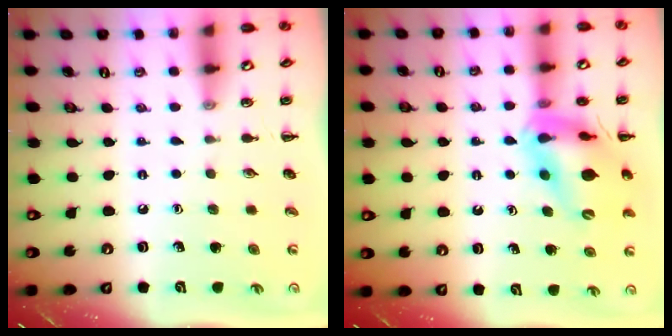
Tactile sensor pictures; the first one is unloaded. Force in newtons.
{"total": 16.9, "press": 16.7, "slide": 2.9}